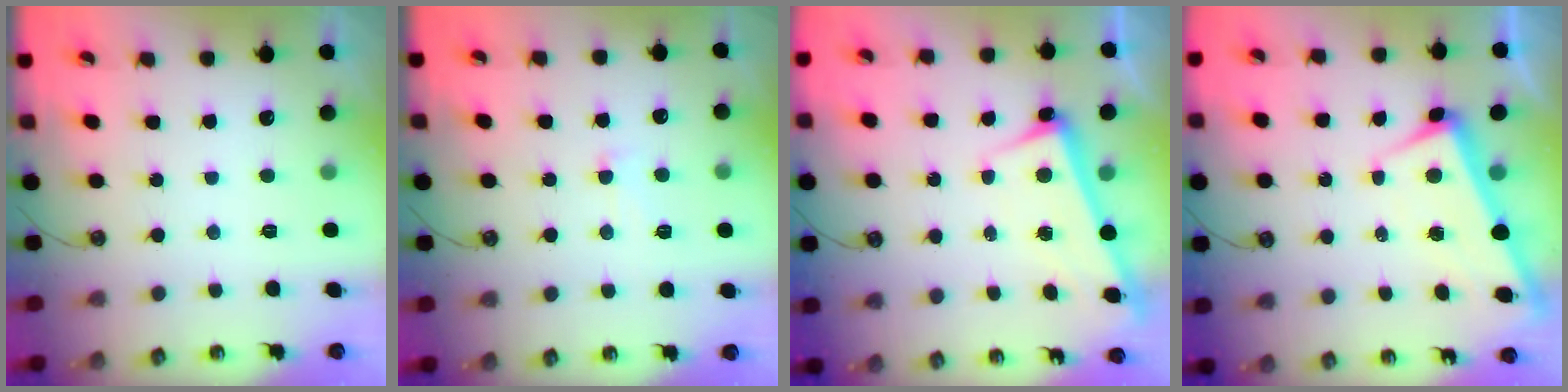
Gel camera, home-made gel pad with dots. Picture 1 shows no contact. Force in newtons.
{"total": 1.1, "press": 0.8, "slide": 0.8}
{"total": 2.6, "press": 2.5, "slide": 0.7}
{"total": 1.7, "press": 1.6, "slide": 0.5}